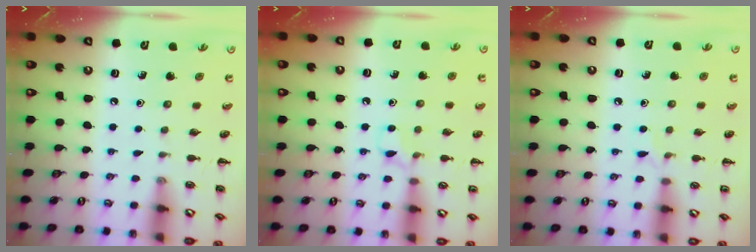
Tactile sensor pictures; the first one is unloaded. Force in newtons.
{"total": 5.3, "press": 5.1, "slide": 1.4}
{"total": 3.9, "press": 3.6, "slide": 1.4}